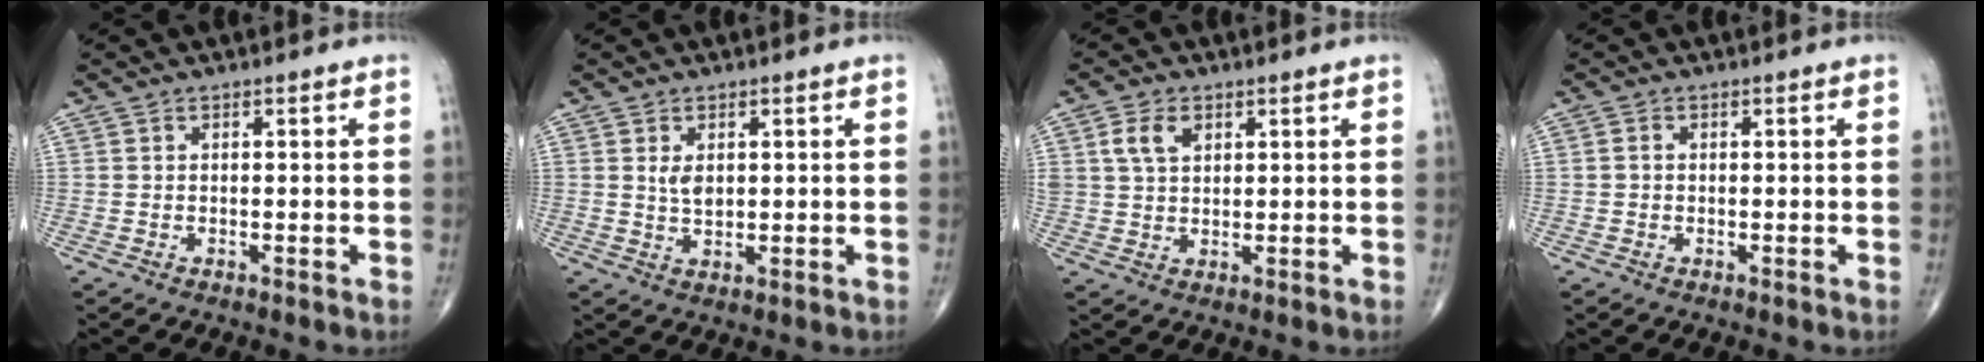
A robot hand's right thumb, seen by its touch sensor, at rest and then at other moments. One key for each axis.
{"total": 3.1, "fx": 0.8, "fy": 1.8, "fz": 2.4, "tx": -0.038, "ty": -0.009, "tz": 0.019}
{"total": 5.1, "fx": 2.1, "fy": 3.3, "fz": 3.2, "tx": -0.053, "ty": -0.003, "tz": 0.041}
{"total": 0.9, "fx": 0.0, "fy": 0.7, "fz": 0.5, "tx": -0.007, "ty": 0.003, "tz": -0.001}